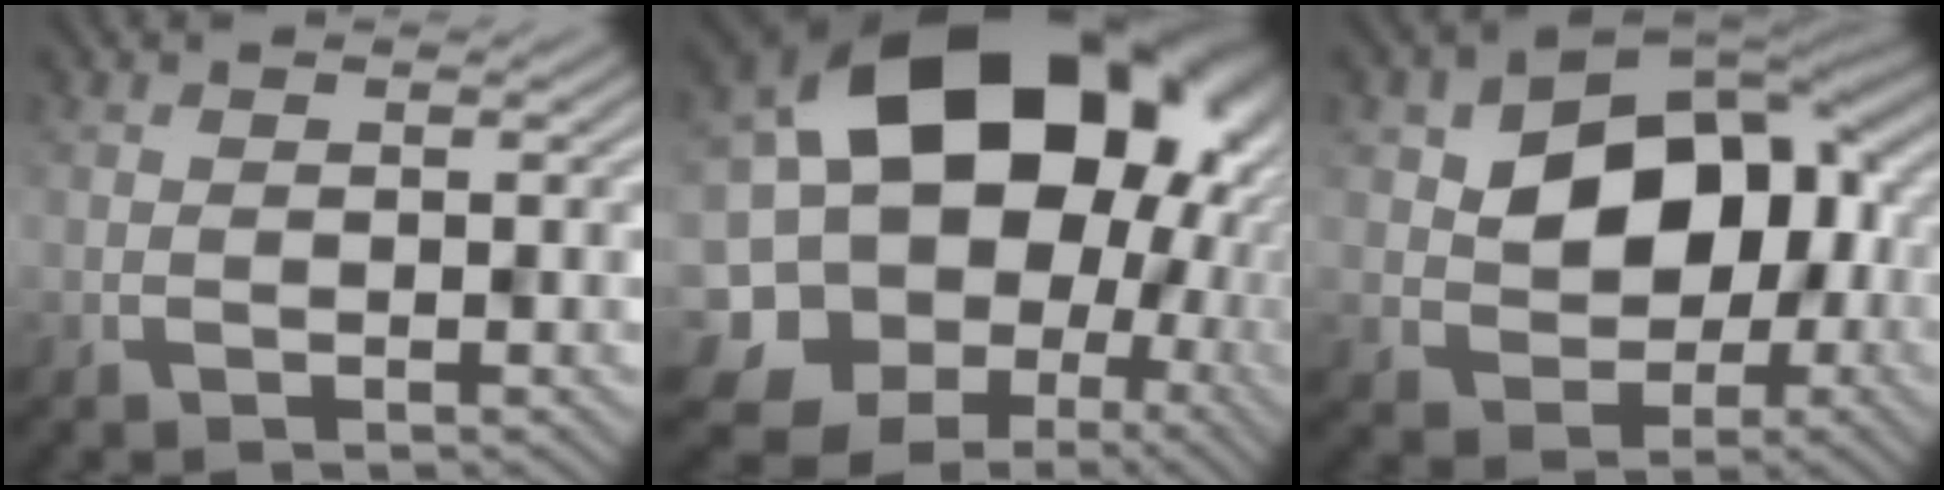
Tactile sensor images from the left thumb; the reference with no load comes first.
{"total": 22.1, "force": [4.1, 18.9, 10.6], "torque": [-0.222, -0.024, 0.087]}
{"total": 11.4, "force": [1.8, 8.3, 7.6], "torque": [-0.121, 0.006, 0.027]}